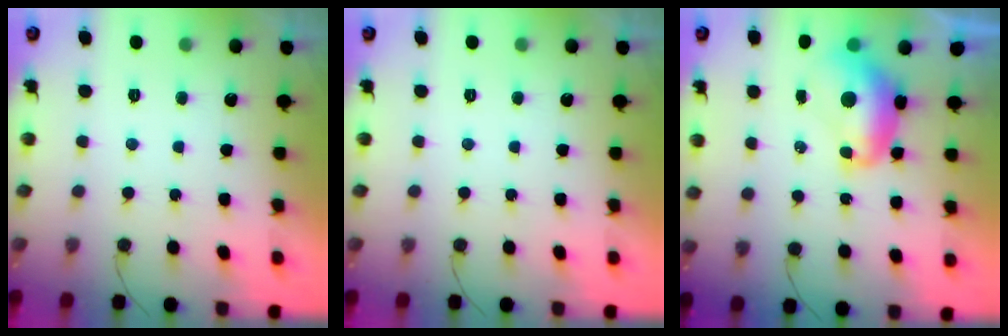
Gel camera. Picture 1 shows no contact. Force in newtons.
{"total": 0.0}
{"total": 8.5, "press": 8.4, "slide": 0.9}